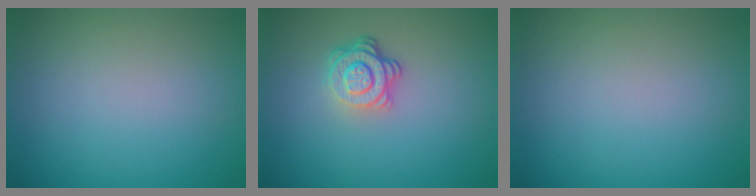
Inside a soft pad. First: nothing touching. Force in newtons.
{"total": 3.5, "press": 2.8, "slide": 2.2}
{"total": 0.0}